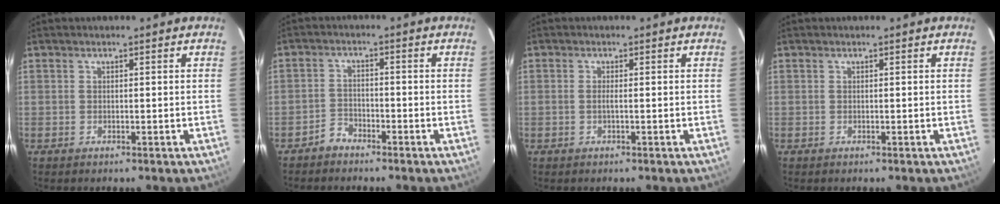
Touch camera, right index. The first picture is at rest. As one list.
[{"total": 2.7, "force": [-2.4, 1.4, 0.1], "torque": [-0.004, 0.009, -0.044]}, {"total": 1.0, "force": [-0.3, -0.1, 0.9], "torque": [-0.018, 0.001, -0.007]}, {"total": 0.0}]